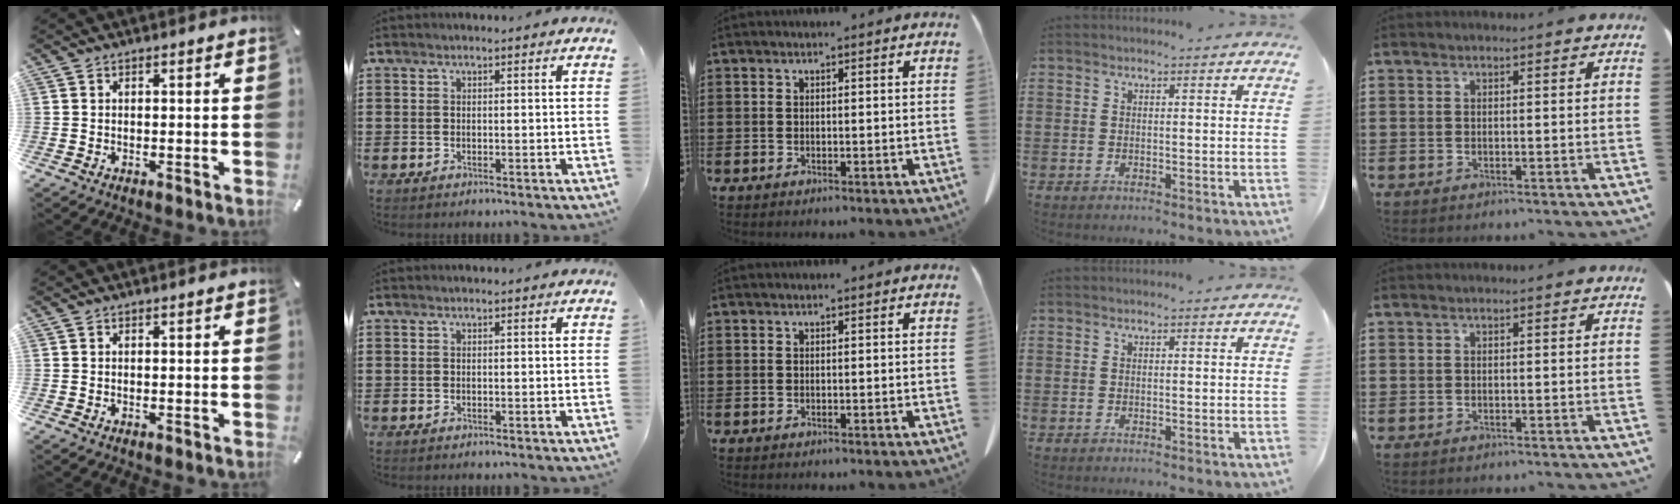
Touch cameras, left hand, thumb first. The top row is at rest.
{}